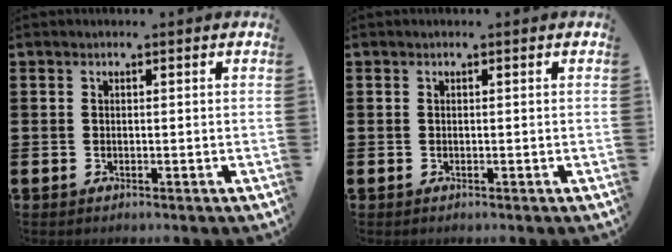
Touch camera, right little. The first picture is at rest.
{"total": 0.0}